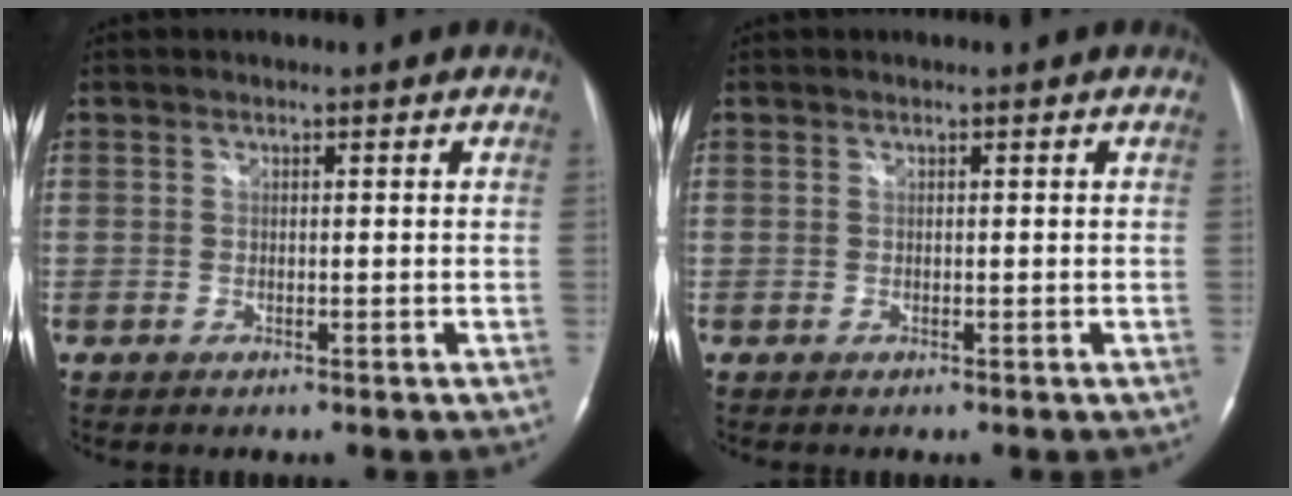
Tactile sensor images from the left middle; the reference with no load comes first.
{"total": 0.0}